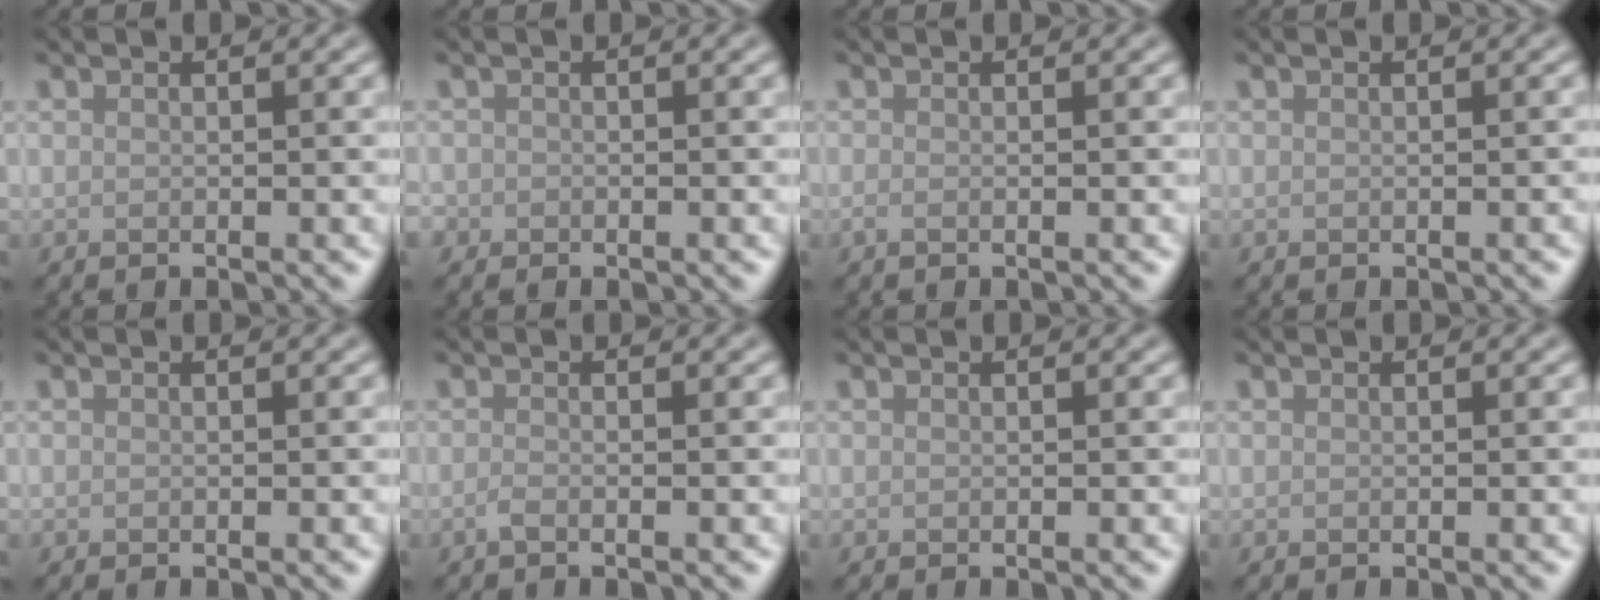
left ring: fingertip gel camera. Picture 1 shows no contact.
{"total": 0.7, "force": [-0.2, 0.7, -0.1], "torque": [0.009, -0.006, -0.007]}
{"total": 0.6, "force": [-0.3, 0.2, 0.5], "torque": [-0.011, -0.004, -0.007]}
{"total": 0.0}
{"total": 0.0}
{"total": 0.9, "force": [-0.5, 0.2, 0.6], "torque": [-0.014, -0.001, -0.012]}
{"total": 0.0}
{"total": 0.0}